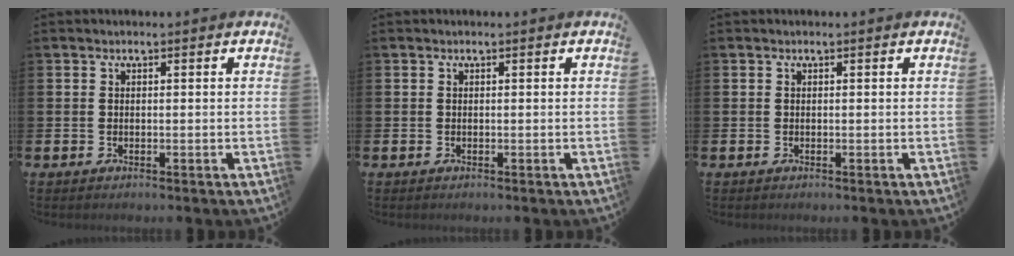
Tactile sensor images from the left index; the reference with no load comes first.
{"total": 0.0}
{"total": 0.0}